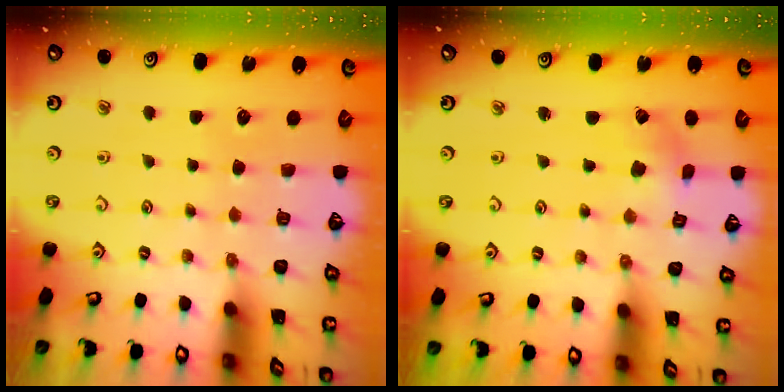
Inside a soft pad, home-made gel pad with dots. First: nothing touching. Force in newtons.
{"total": 1.7, "press": 1.7, "slide": 0.3}